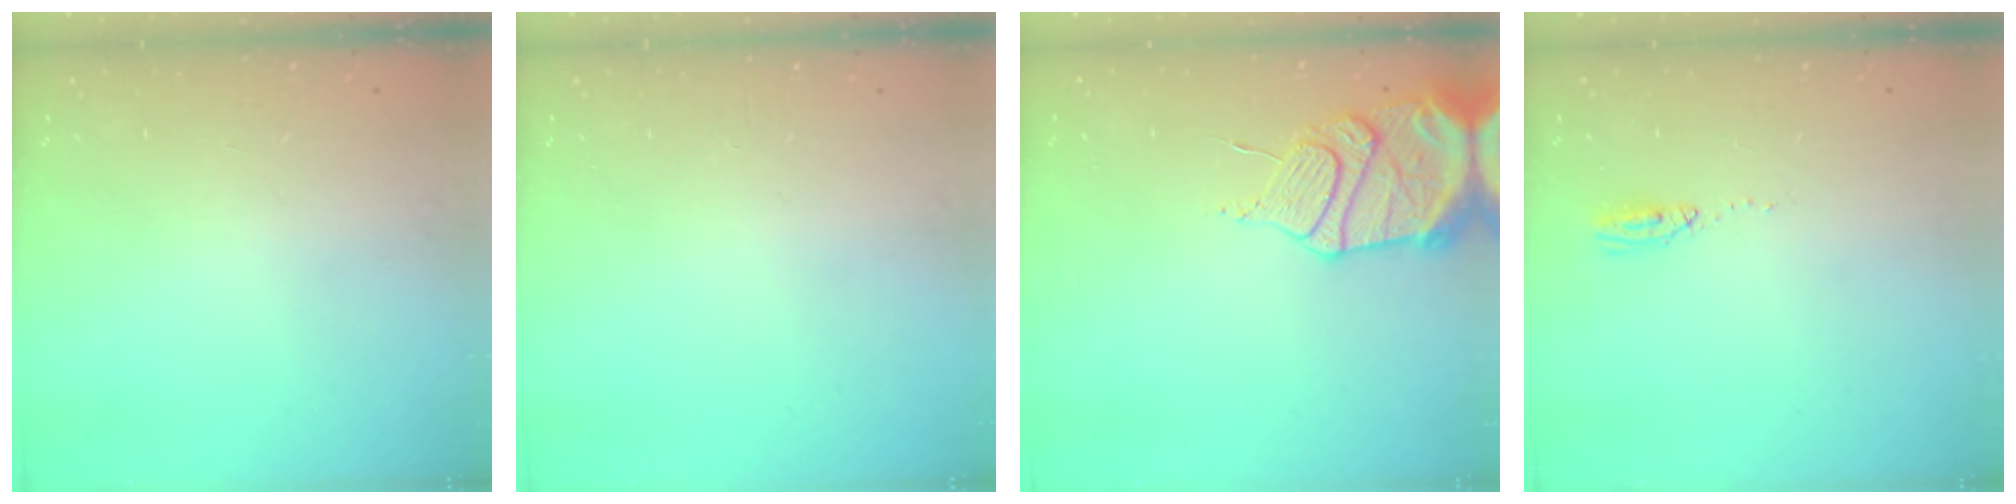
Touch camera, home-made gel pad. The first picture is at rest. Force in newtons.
{"total": 0.0}
{"total": 13.5, "press": 13.4, "slide": 1.0}
{"total": 9.3, "press": 5.1, "slide": 7.7}